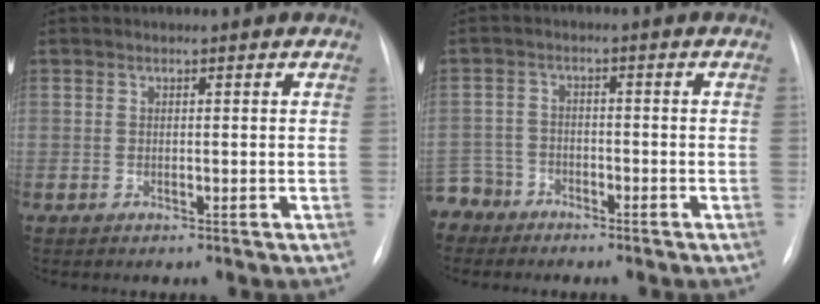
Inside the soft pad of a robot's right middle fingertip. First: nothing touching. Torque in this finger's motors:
{"motor_torque": [1.09, -1.05, 0.30, -0.01]}